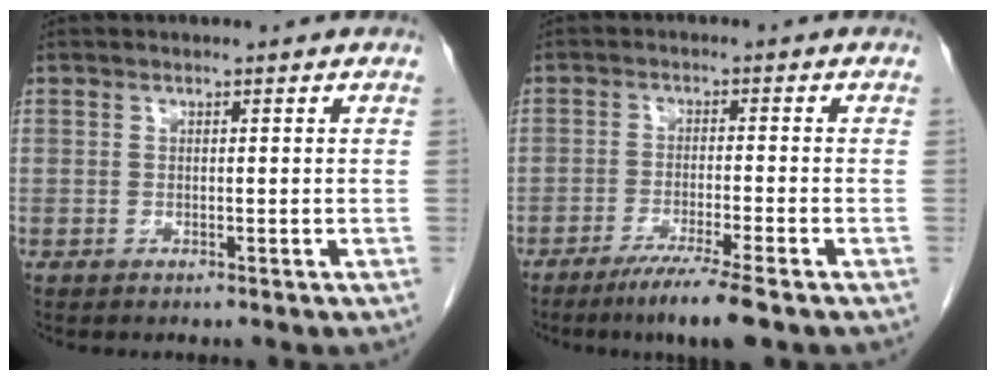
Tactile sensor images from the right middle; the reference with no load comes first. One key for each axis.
{"total": 6.9, "fx": -4.9, "fy": -0.6, "fz": 4.8, "tx": -0.079, "ty": -0.019, "tz": -0.085}